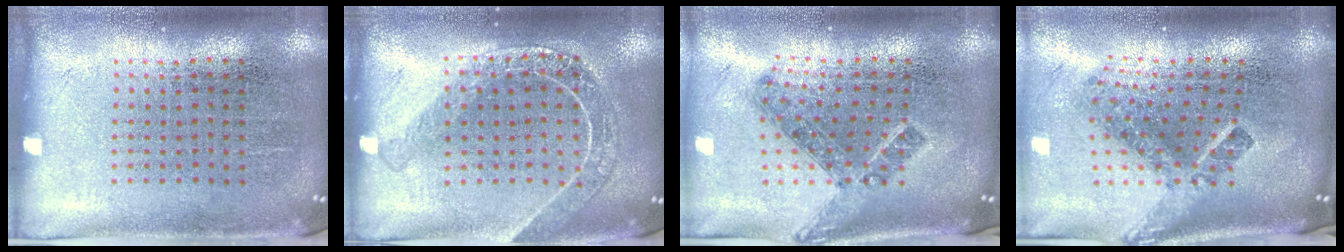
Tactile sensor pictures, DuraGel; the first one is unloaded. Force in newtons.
{"total": 1.8, "press": 1.6, "slide": 0.7}
{"total": 1.2, "press": 1.0, "slide": 0.8}
{"total": 2.8, "press": 1.6, "slide": 2.2}